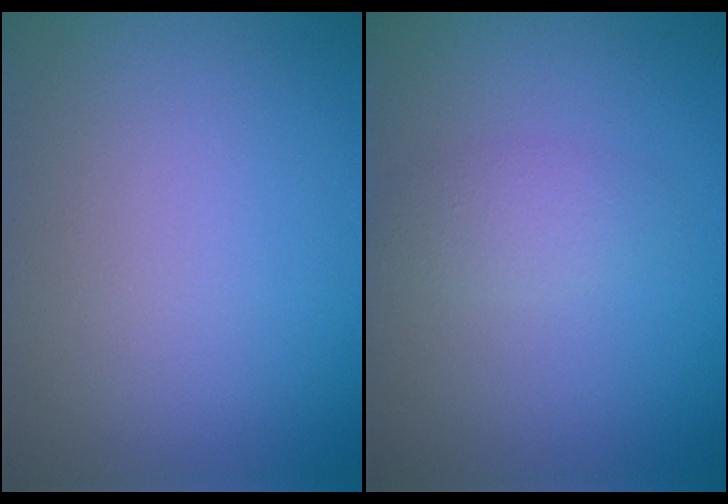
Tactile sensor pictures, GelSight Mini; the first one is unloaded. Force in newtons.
{"total": 1.7, "press": 1.7, "slide": 0.0}